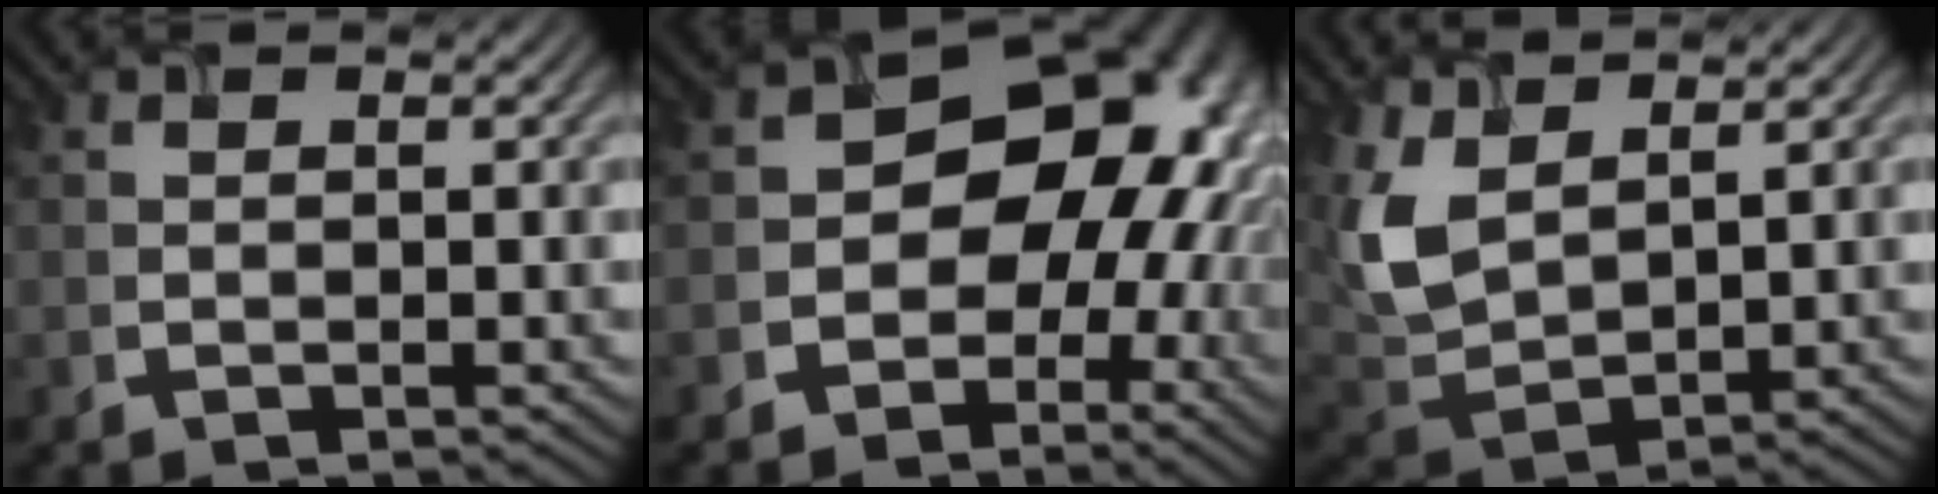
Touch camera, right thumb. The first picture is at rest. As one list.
[{"total": 12.7, "force": [-1.6, 9.9, 7.9], "torque": [-0.070, -0.009, -0.034]}, {"total": 7.2, "force": [3.8, 3.7, 4.9], "torque": [-0.138, -0.004, 0.086]}]